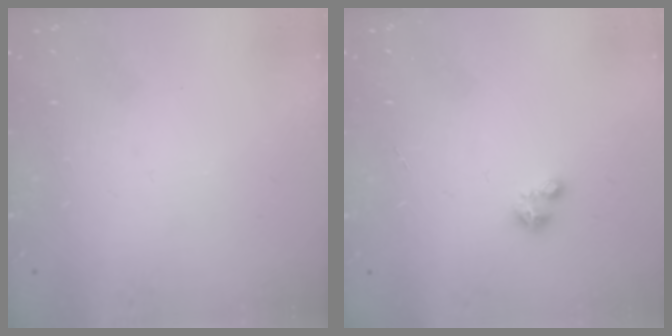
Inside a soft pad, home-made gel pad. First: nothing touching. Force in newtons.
{"total": 0.9, "press": 0.9, "slide": 0.1}